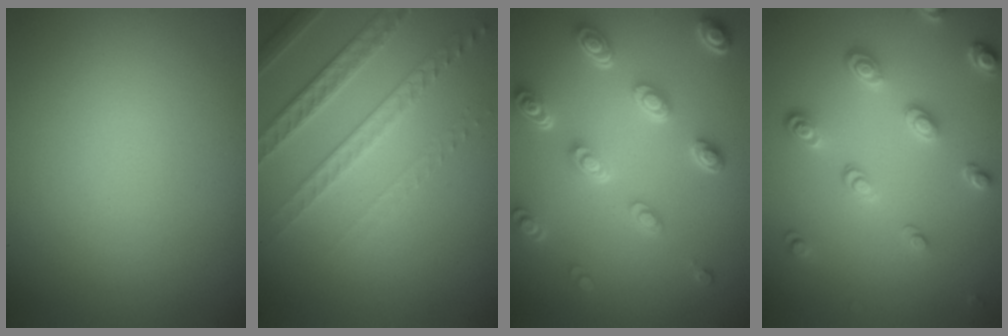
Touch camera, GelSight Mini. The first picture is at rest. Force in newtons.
{"total": 4.8, "press": 3.1, "slide": 3.7}
{"total": 5.2, "press": 3.8, "slide": 3.5}
{"total": 3.7, "press": 2.9, "slide": 2.3}